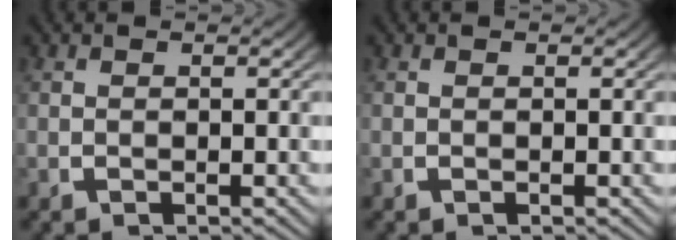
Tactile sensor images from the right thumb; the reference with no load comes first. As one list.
[{"total": 0.0}]